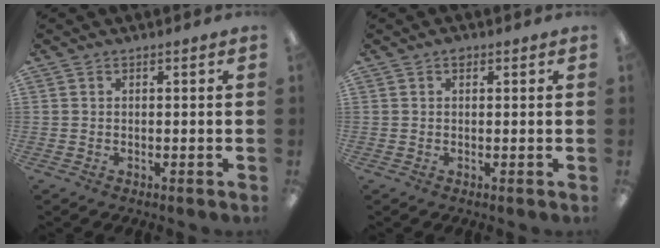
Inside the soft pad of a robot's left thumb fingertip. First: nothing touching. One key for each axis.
{"total": 1.1, "fx": 0.6, "fy": 0.8, "fz": 0.6, "tx": -0.005, "ty": -0.002, "tz": 0.009}